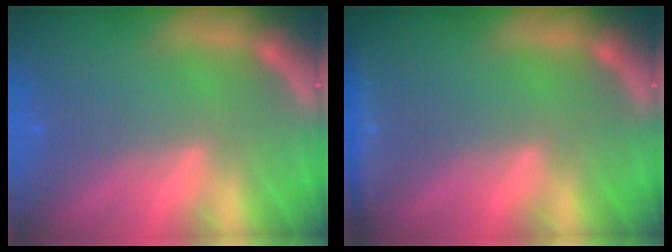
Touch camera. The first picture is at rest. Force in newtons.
{"total": 2.4}